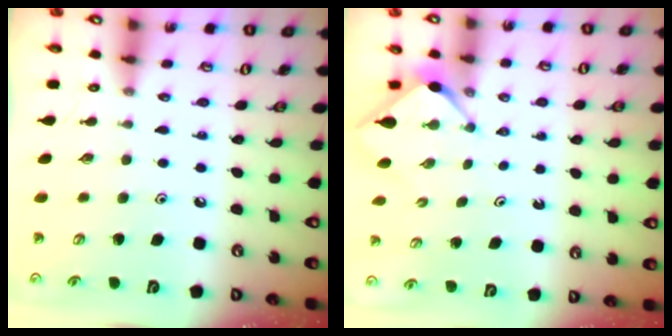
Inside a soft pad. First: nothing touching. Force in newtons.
{"total": 2.5, "press": 2.5, "slide": 0.3}